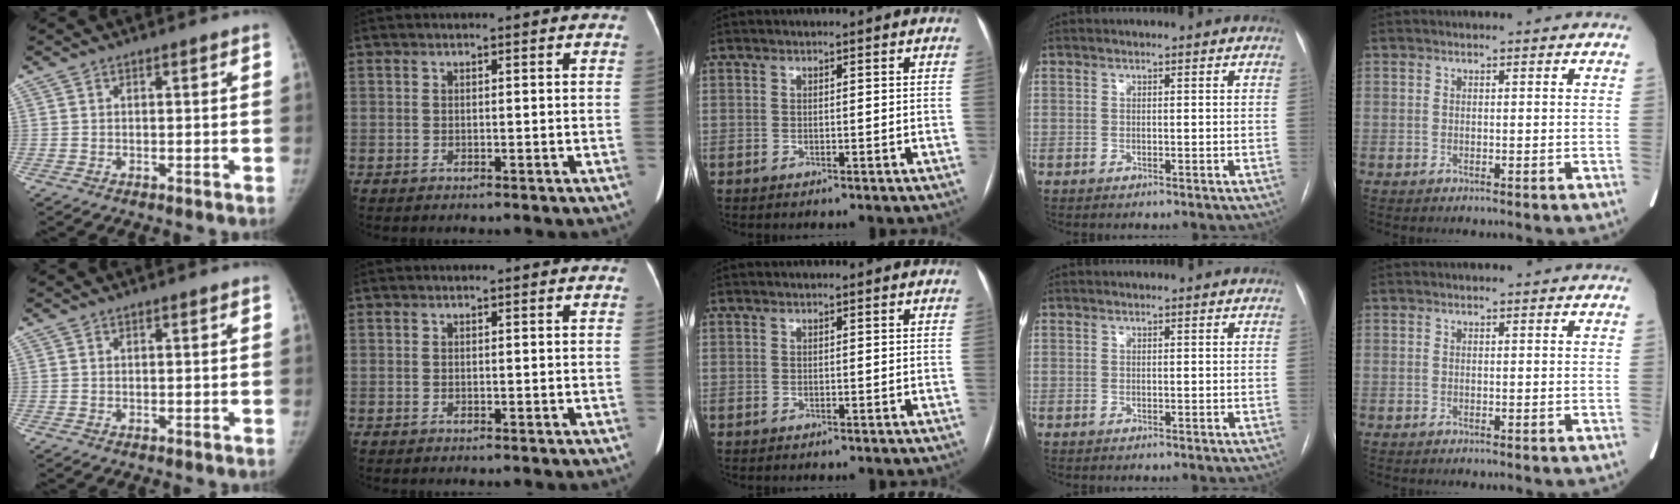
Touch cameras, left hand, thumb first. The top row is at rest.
{}